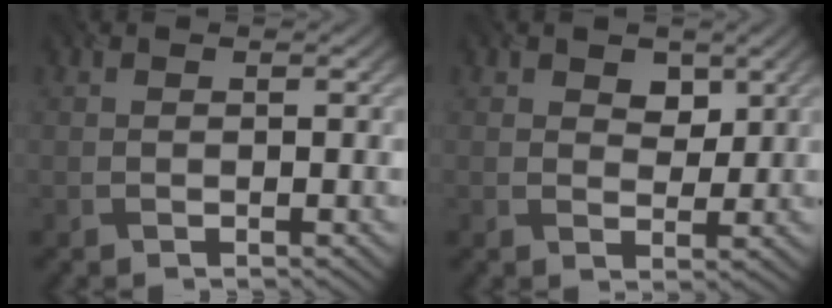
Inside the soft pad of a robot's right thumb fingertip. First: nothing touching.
{"total": 3.1, "force": [1.4, 2.0, 1.8], "torque": [-0.030, -0.007, 0.020]}